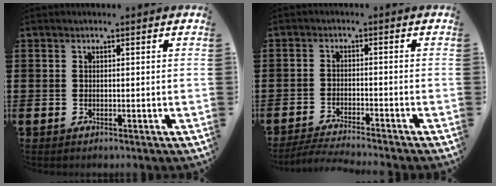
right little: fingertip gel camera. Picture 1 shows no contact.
{"total": 2.8, "force": [-2.6, -0.3, 0.8], "torque": [-0.012, 0.001, -0.052]}